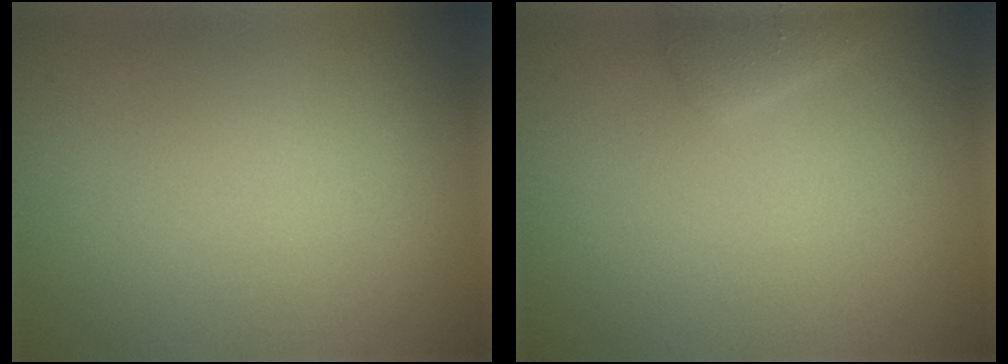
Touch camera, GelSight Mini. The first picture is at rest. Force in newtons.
{"total": 1.4, "press": 1.4, "slide": 0.1}